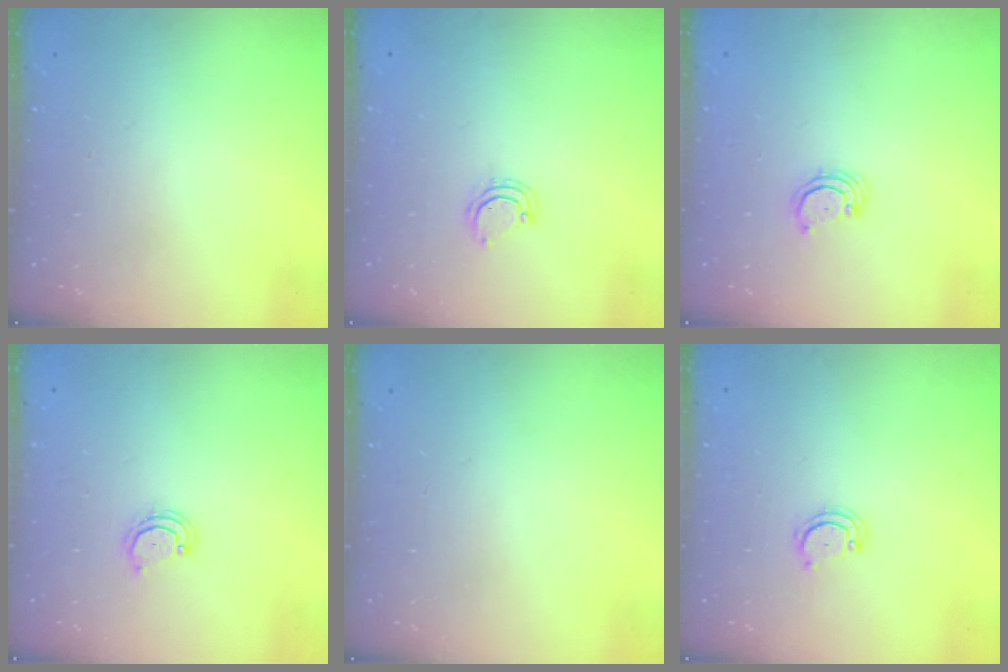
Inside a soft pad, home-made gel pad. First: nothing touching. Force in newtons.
{"total": 3.9, "press": 3.9, "slide": 0.3}
{"total": 2.3, "press": 2.3, "slide": 0.2}
{"total": 2.8, "press": 2.8, "slide": 0.2}
{"total": 0.0}
{"total": 2.6, "press": 2.6, "slide": 0.3}